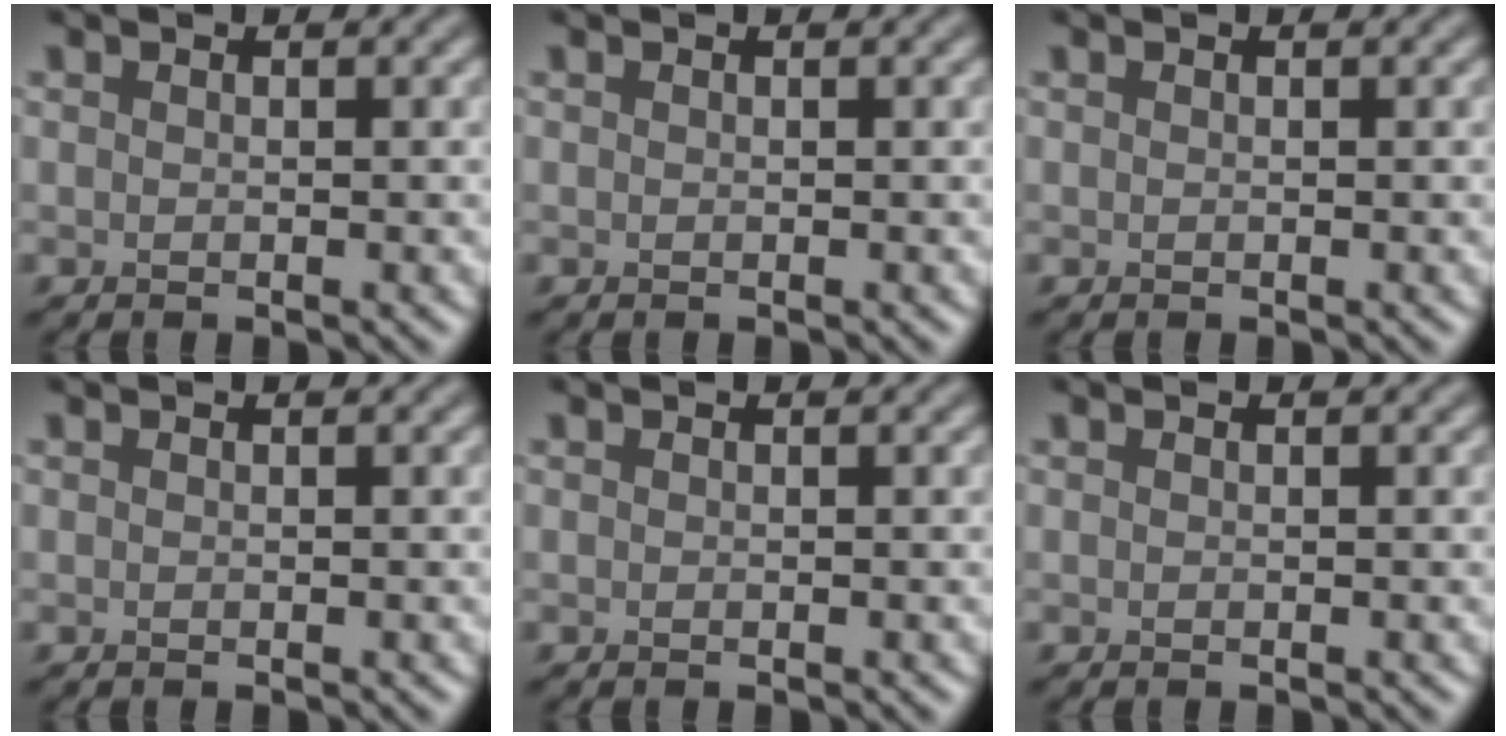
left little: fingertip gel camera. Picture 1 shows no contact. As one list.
[{"total": 0.0}, {"total": 0.0}, {"total": 0.0}, {"total": 0.0}, {"total": 0.0}]